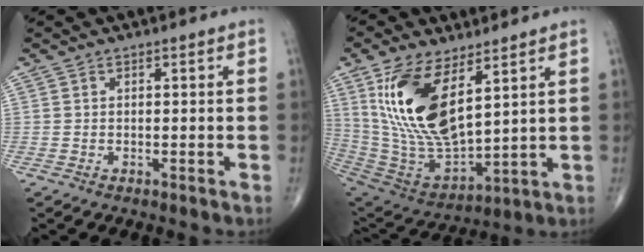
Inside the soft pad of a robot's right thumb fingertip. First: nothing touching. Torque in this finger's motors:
{"motor_torque": [-0.89, 2.46, 2.02, 0.75, 0.58]}